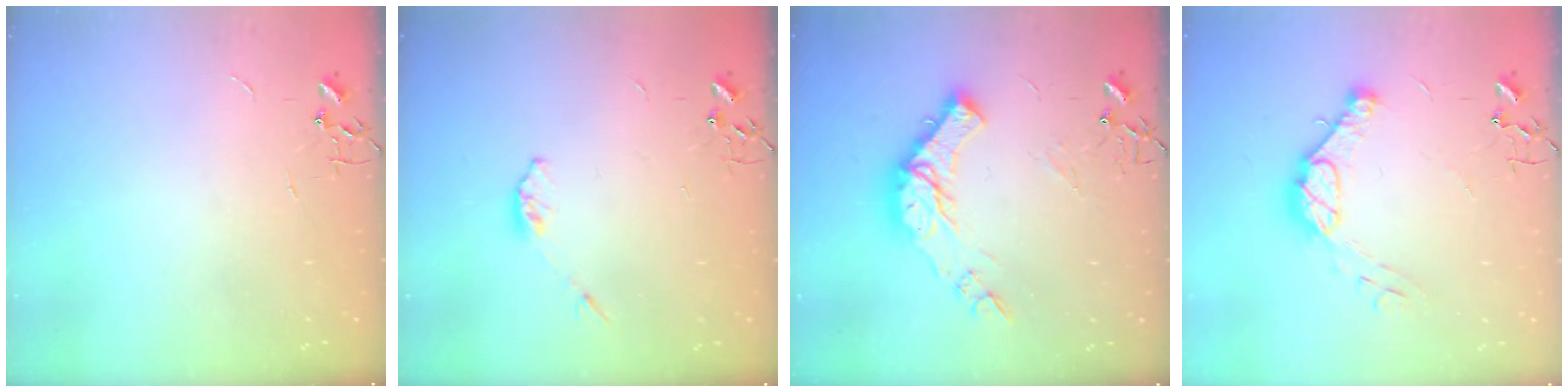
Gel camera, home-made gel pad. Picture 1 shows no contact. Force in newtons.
{"total": 3.1, "press": 3.1, "slide": 0.5}
{"total": 16.5, "press": 16.5, "slide": 1.5}
{"total": 12.5, "press": 12.4, "slide": 0.9}